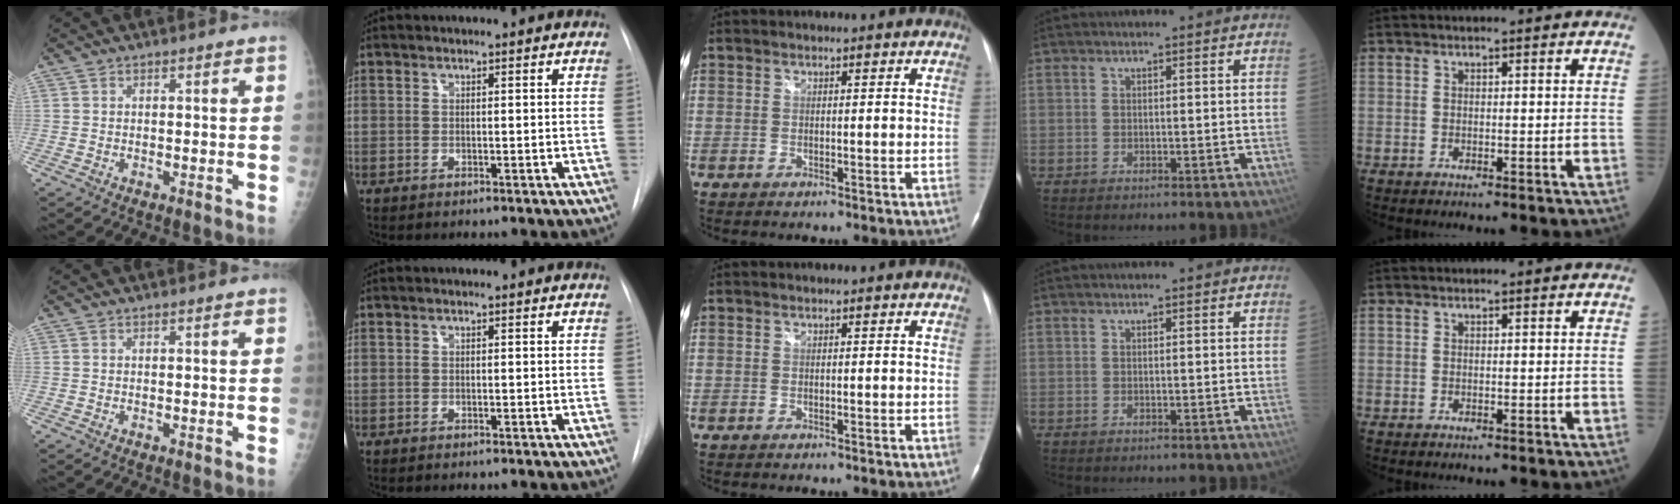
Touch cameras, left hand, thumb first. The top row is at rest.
{}